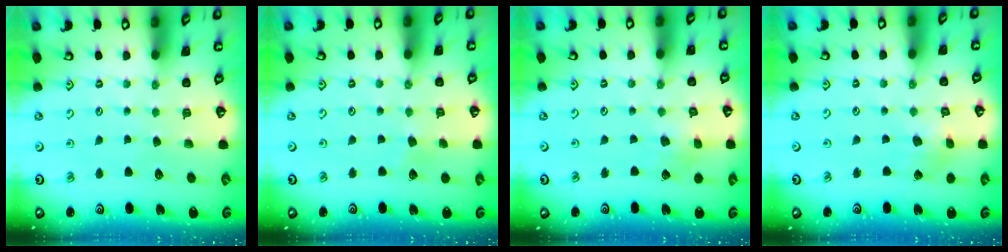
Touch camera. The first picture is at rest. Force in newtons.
{"total": 2.9, "press": 2.9, "slide": 0.3}
{"total": 3.4, "press": 3.3, "slide": 0.6}
{"total": 2.9, "press": 2.9, "slide": 0.1}